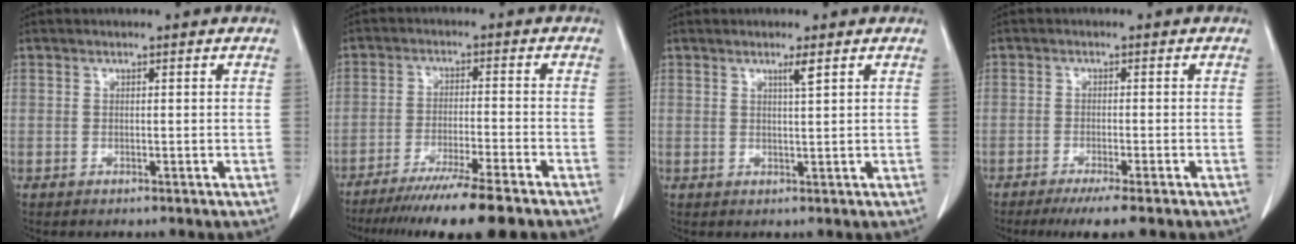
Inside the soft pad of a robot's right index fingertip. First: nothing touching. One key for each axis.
{"total": 13.0, "fx": -10.3, "fy": -0.8, "fz": 7.8, "tx": -0.117, "ty": -0.040, "tz": -0.163}
{"total": 1.7, "fx": 1.0, "fy": -0.3, "fz": 1.3, "tx": -0.027, "ty": -0.004, "tz": 0.018}
{"total": 5.1, "fx": -3.8, "fy": 0.2, "fz": 3.4, "tx": -0.045, "ty": -0.010, "tz": -0.057}